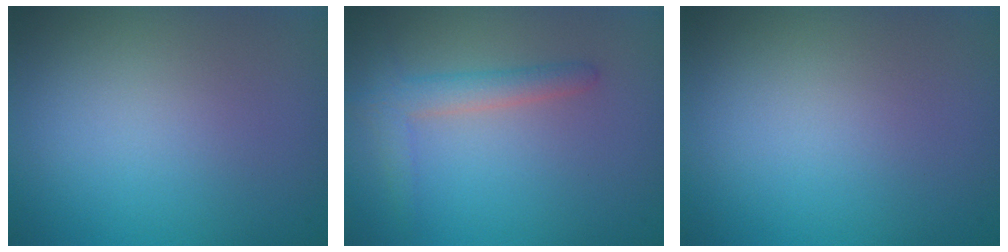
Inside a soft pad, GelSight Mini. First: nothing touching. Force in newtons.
{"total": 2.6, "press": 2.6, "slide": 0.2}
{"total": 0.0}